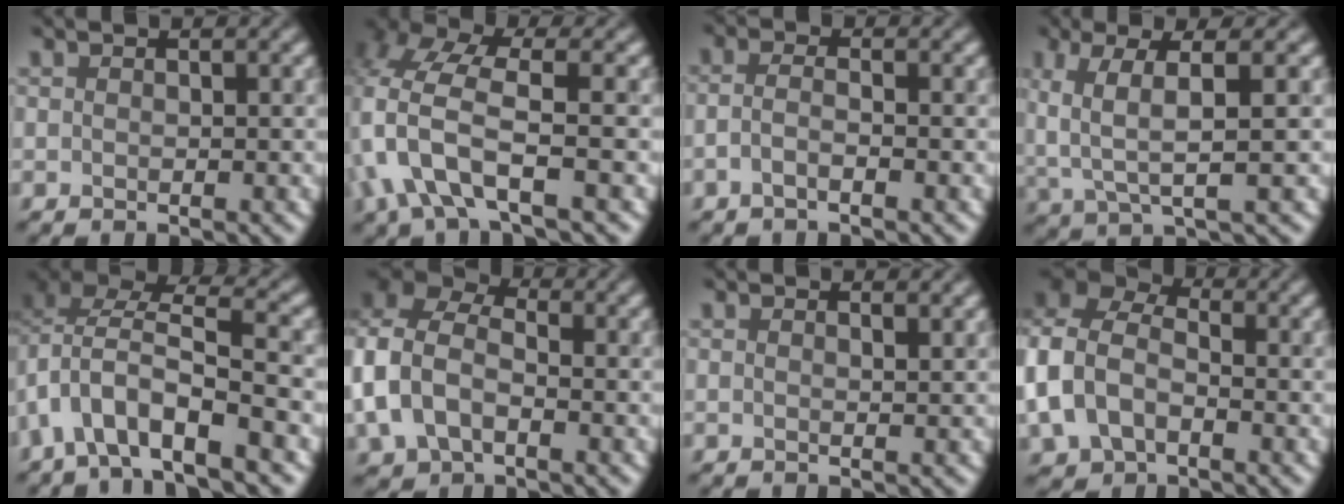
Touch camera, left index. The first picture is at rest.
{"total": 7.5, "force": [-2.8, 3.5, 6.0], "torque": [-0.139, 0.010, -0.064]}
{"total": 1.5, "force": [-0.8, 0.5, 1.2], "torque": [-0.026, 0.005, -0.021]}
{"total": 4.6, "force": [1.0, 1.4, 4.3], "torque": [-0.096, 0.001, 0.022]}
{"total": 7.9, "force": [-3.2, 3.7, 6.2], "torque": [-0.110, 0.015, -0.061]}
{"total": 8.2, "force": [-0.2, 6.1, 5.5], "torque": [-0.154, 0.008, -0.018]}
{"total": 1.7, "force": [1.0, 0.7, 1.1], "torque": [-0.004, 0.007, -0.009]}
{"total": 9.1, "force": [-0.8, 6.7, 6.0], "torque": [-0.162, 0.003, -0.025]}